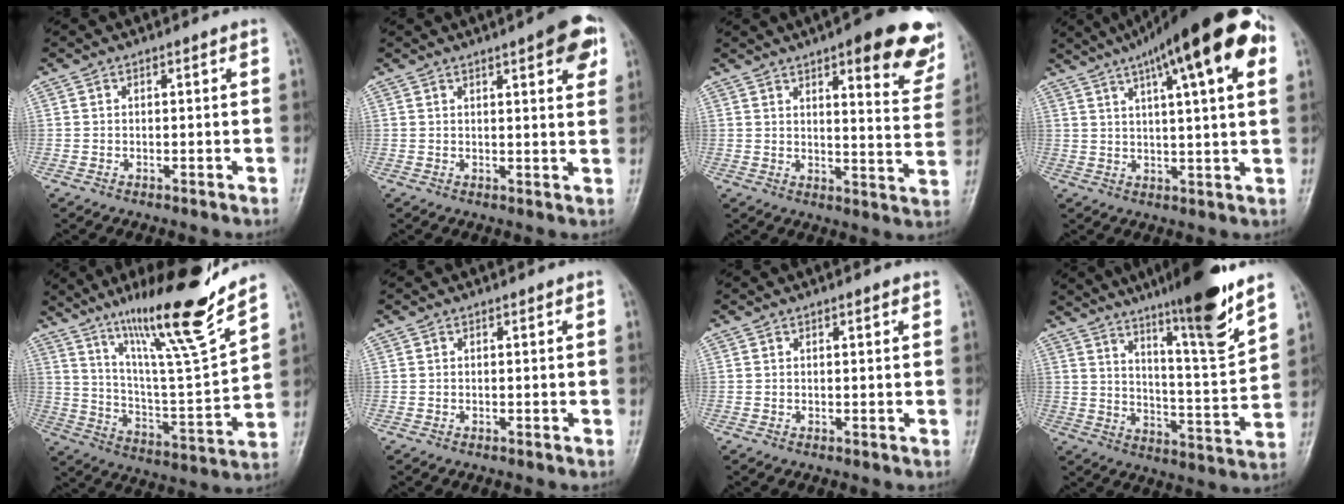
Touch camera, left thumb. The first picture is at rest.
{"total": 7.7, "force": [3.9, 1.9, 6.4], "torque": [-0.064, -0.011, 0.044]}
{"total": 18.1, "force": [10.6, 5.2, 13.7], "torque": [-0.130, -0.049, 0.127]}
{"total": 21.2, "force": [10.0, 4.9, 18.0], "torque": [-0.263, 0.010, 0.146]}
{"total": 20.8, "force": [14.9, 1.5, 14.5], "torque": [-0.211, -0.083, 0.257]}
{"total": 0.0}
{"total": 0.8, "force": [0.5, 0.2, 0.6], "torque": [-0.009, 0.000, 0.007]}
{"total": 17.8, "force": [12.3, 1.5, 12.8], "torque": [-0.176, -0.073, 0.197]}